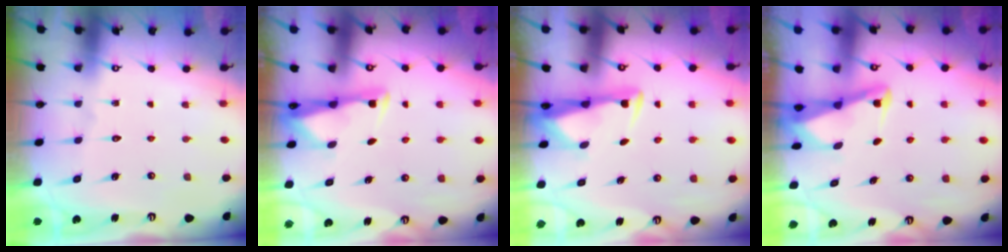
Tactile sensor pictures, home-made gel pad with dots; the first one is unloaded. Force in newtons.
{"total": 2.9, "press": 2.9, "slide": 0.4}
{"total": 3.0, "press": 2.9, "slide": 0.9}
{"total": 2.6, "press": 2.5, "slide": 0.6}